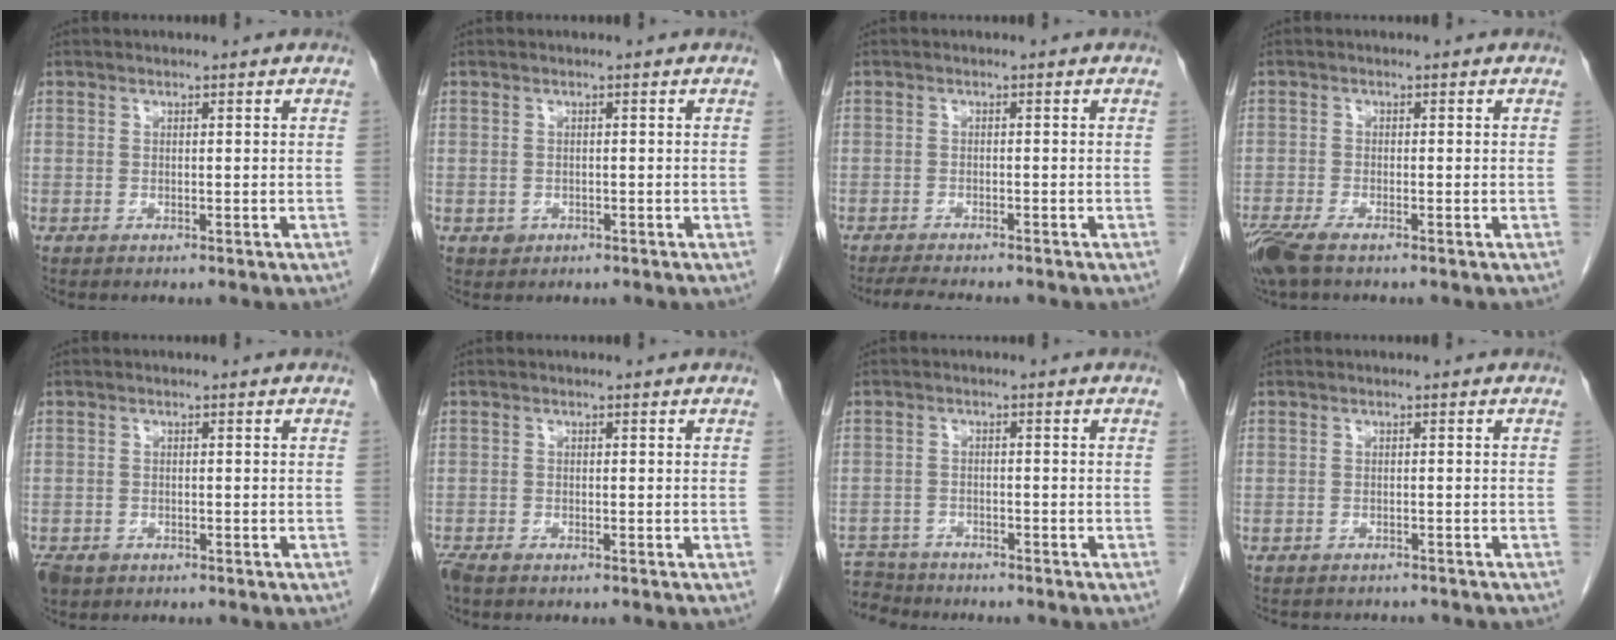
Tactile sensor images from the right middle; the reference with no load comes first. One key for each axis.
{"total": 1.1, "fx": -0.4, "fy": 1.0, "fz": 0.2, "tx": -0.002, "ty": 0.004, "tz": -0.001}
{"total": 5.4, "fx": -4.8, "fy": 0.6, "fz": 2.3, "tx": -0.037, "ty": -0.014, "tz": -0.073}
{"total": 5.3, "fx": -3.7, "fy": 1.4, "fz": 3.4, "tx": -0.071, "ty": -0.014, "tz": -0.070}
{"total": 3.4, "fx": -2.3, "fy": 2.2, "fz": 1.1, "tx": -0.022, "ty": -0.002, "tz": -0.038}
{"total": 2.0, "fx": -1.6, "fy": 0.6, "fz": 1.0, "tx": -0.024, "ty": -0.006, "tz": -0.030}
{"total": 6.1, "fx": -5.9, "fy": 1.6, "fz": -0.1, "tx": 0.000, "ty": -0.002, "tz": -0.105}
{"total": 6.4, "fx": -6.0, "fy": 1.7, "fz": 1.7, "tx": -0.020, "ty": -0.002, "tz": -0.073}